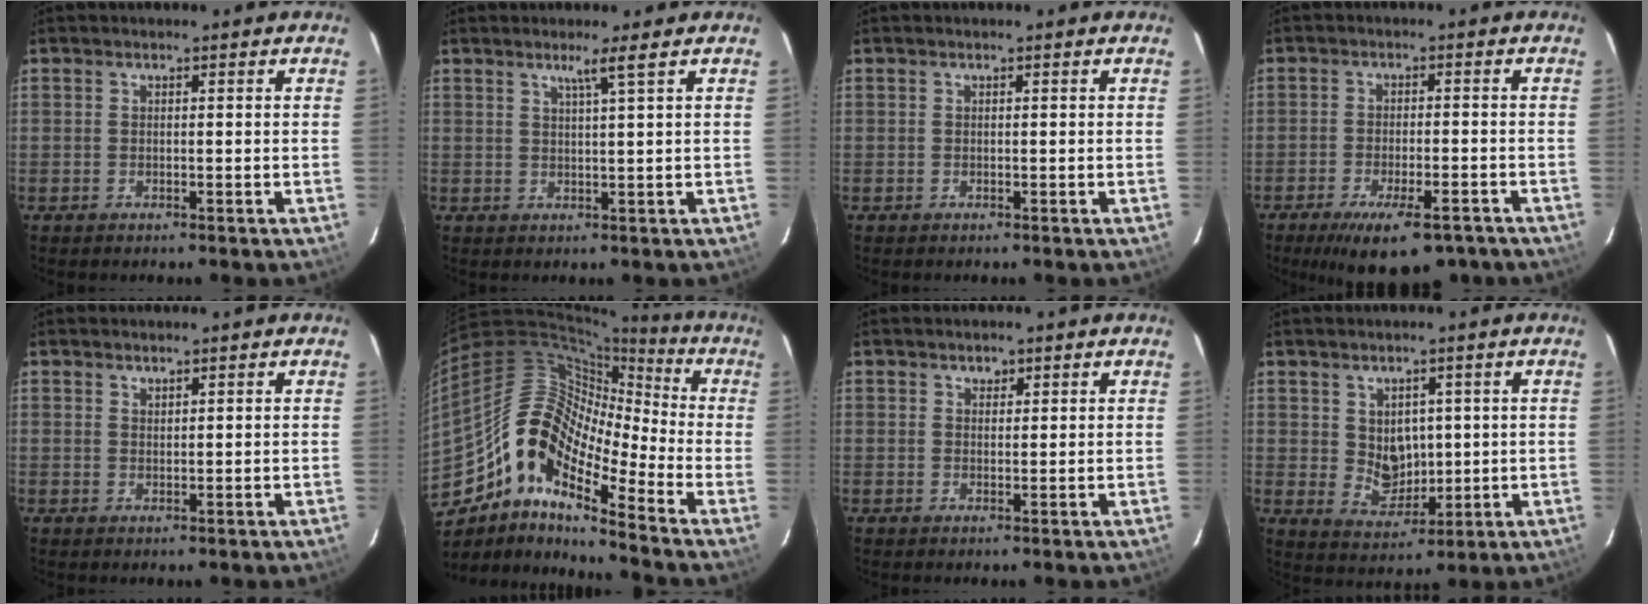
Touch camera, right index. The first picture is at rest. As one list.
[{"total": 2.6, "force": [1.5, -0.9, 1.9], "torque": [-0.032, -0.005, 0.026]}, {"total": 0.0}, {"total": 12.8, "force": [-9.0, 4.5, 7.9], "torque": [-0.150, -0.022, -0.130]}, {"total": 0.9, "force": [0.9, 0.3, 0.2], "torque": [-0.003, 0.001, 0.017]}, {"total": 15.3, "force": [-8.9, 5.7, 11.1], "torque": [-0.182, 0.009, -0.188]}, {"total": 1.4, "force": [0.9, 1.0, 0.3], "torque": [-0.001, 0.005, 0.014]}, {"total": 6.3, "force": [1.4, 5.3, 3.0], "torque": [-0.051, 0.001, 0.042]}]